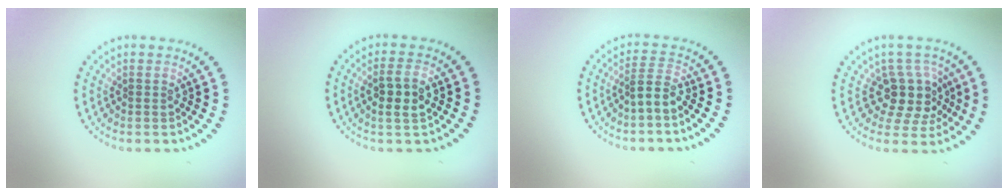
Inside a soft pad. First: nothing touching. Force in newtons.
{"total": 2.6, "press": 2.6, "slide": 0.7}
{"total": 2.2, "press": 1.7, "slide": 1.4}
{"total": 4.0, "press": 3.1, "slide": 2.5}